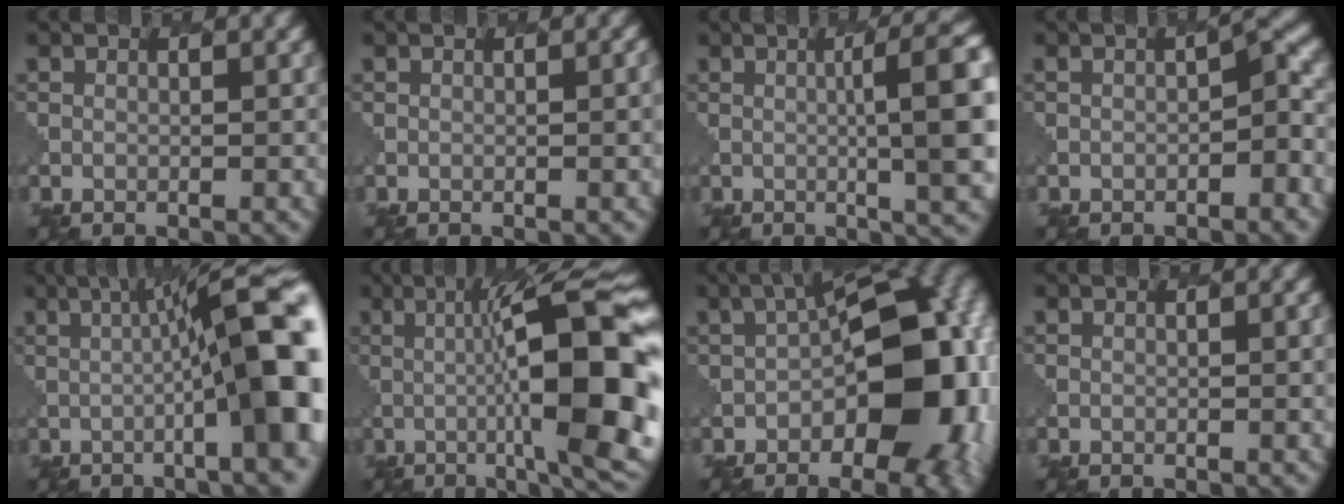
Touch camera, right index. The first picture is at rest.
{"total": 1.0, "force": [0.0, -0.1, 1.0], "torque": [-0.009, 0.000, -0.001]}
{"total": 10.3, "force": [0.6, 2.5, 10.0], "torque": [-0.100, 0.011, 0.014]}
{"total": 2.8, "force": [-1.2, 1.0, 2.4], "torque": [-0.030, 0.009, -0.021]}
{"total": 14.5, "force": [0.5, 3.3, 14.1], "torque": [-0.138, 0.016, 0.009]}
{"total": 13.7, "force": [-0.2, 2.9, 13.4], "torque": [-0.163, 0.011, -0.005]}
{"total": 14.2, "force": [-2.5, 8.0, 11.5], "torque": [-0.134, 0.000, -0.045]}
{"total": 0.6, "force": [0.0, -0.1, 0.6], "torque": [-0.005, 0.000, -0.001]}